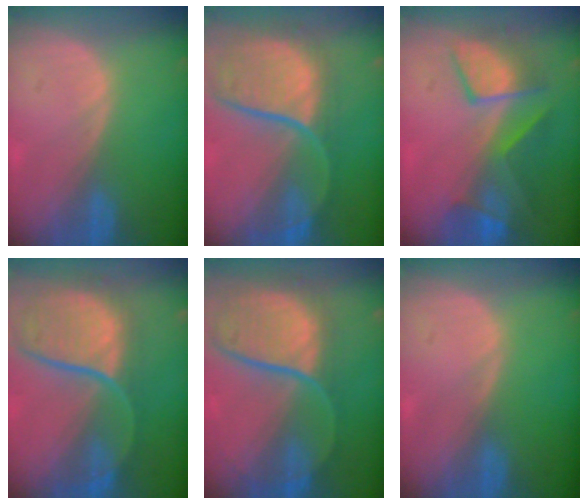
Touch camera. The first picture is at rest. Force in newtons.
{"total": 11.9, "press": 9.9, "slide": 6.7}
{"total": 7.9, "press": 7.8, "slide": 1.4}
{"total": 12.1, "press": 9.9, "slide": 6.9}
{"total": 12.2, "press": 9.9, "slide": 7.0}
{"total": 0.0}